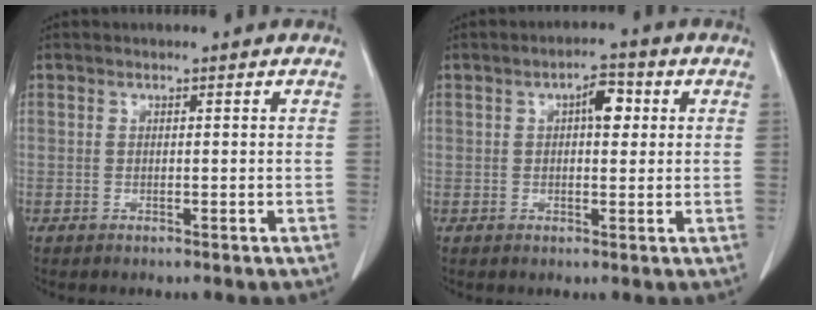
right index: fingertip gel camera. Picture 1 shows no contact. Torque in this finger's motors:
{"motor_torque": [0.09, 0.07, 0.03, 0.03]}